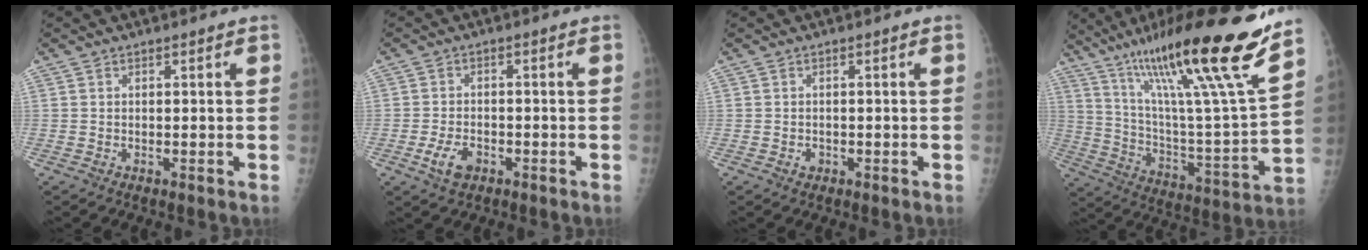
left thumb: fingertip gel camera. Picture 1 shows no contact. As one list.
[{"total": 4.5, "force": [-2.1, 2.7, 2.9], "torque": [-0.054, 0.009, -0.037]}, {"total": 1.1, "force": [-0.4, 0.9, 0.4], "torque": [-0.003, 0.005, -0.005]}, {"total": 27.6, "force": [19.1, 1.5, 19.8], "torque": [-0.304, -0.076, 0.321]}]